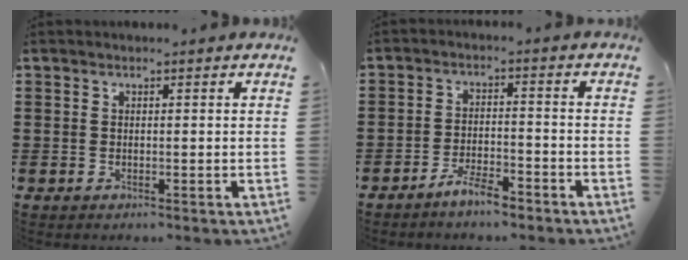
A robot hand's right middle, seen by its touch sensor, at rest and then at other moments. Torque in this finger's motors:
{"motor_torque": [2.14, 0.00, 0.07, 0.07]}